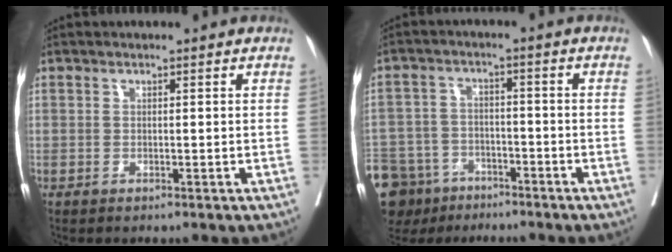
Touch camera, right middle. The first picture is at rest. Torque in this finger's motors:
{"motor_torque": [0.61, -0.33, 1.05, 0.21]}